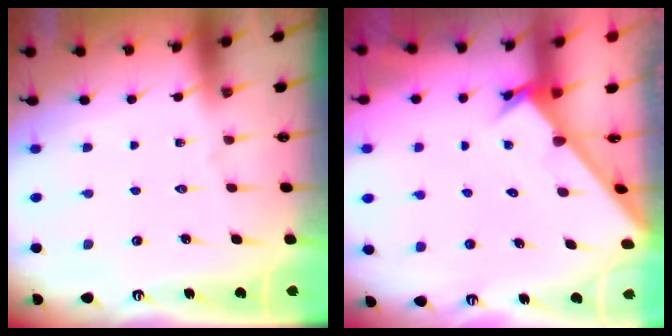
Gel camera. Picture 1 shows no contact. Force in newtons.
{"total": 2.4, "press": 2.4, "slide": 0.1}